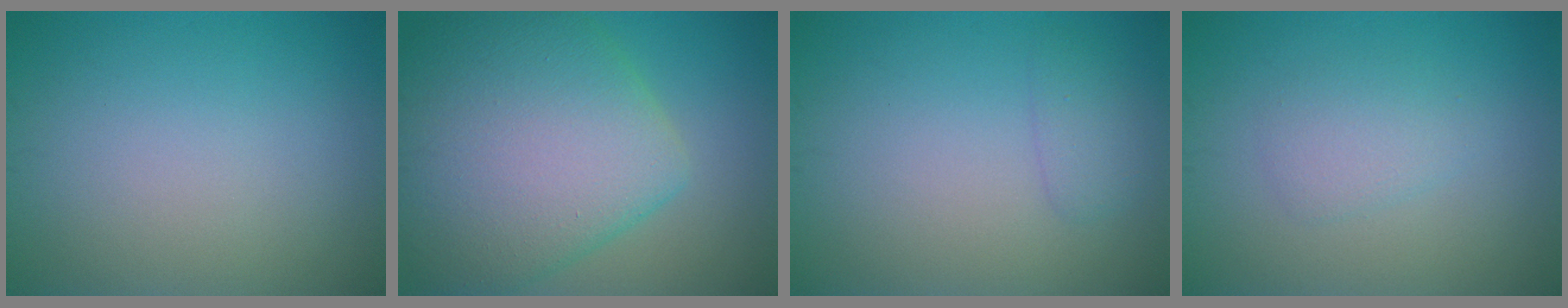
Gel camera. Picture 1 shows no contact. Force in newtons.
{"total": 11.2, "press": 11.2, "slide": 0.4}
{"total": 1.4, "press": 1.4, "slide": 0.1}
{"total": 1.8, "press": 1.8, "slide": 0.0}